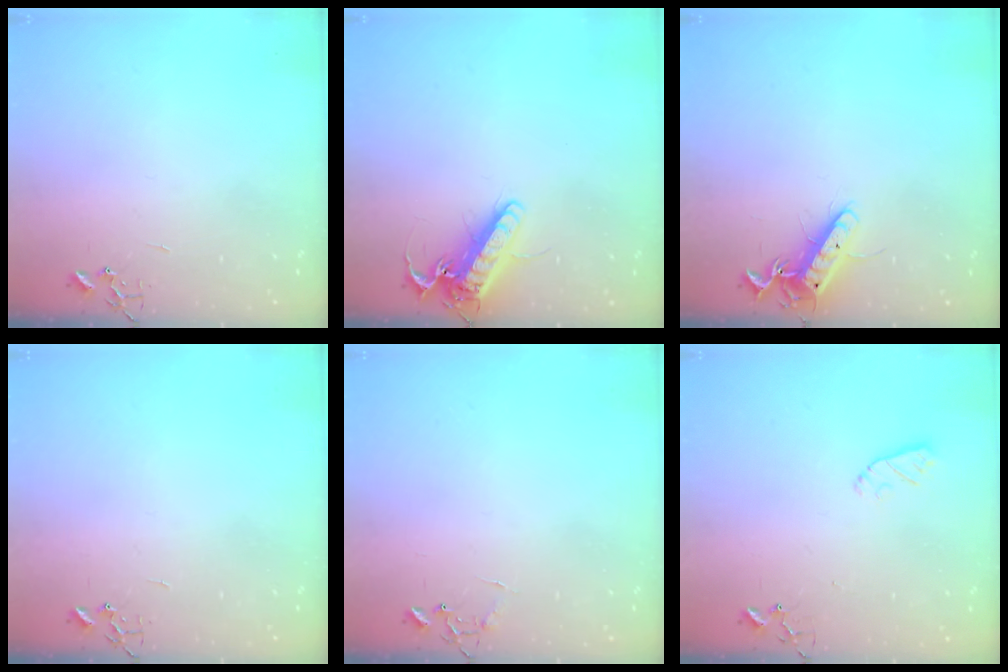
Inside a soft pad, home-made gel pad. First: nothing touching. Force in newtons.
{"total": 15.7, "press": 15.5, "slide": 2.4}
{"total": 12.4, "press": 12.4, "slide": 1.1}
{"total": 0.0}
{"total": 6.4, "press": 6.4, "slide": 0.4}
{"total": 4.4, "press": 4.4, "slide": 0.6}